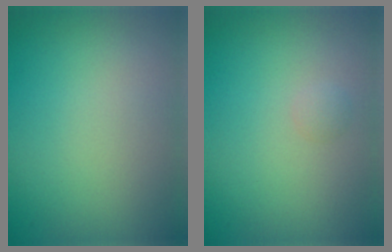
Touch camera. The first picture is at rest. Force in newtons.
{"total": 0.6, "press": 0.6, "slide": 0.1}